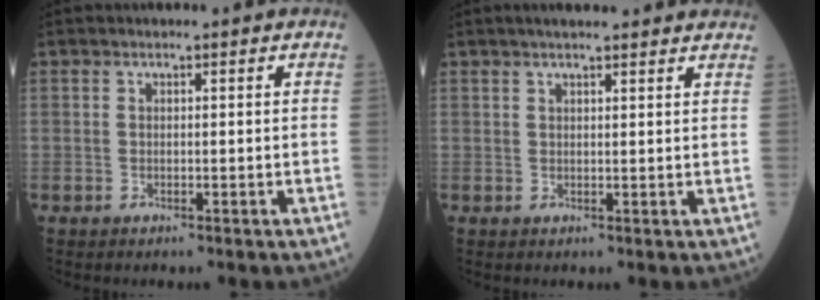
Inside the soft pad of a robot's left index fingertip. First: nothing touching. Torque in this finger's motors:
{"motor_torque": [-0.02, 0.05, -0.21, -0.09]}